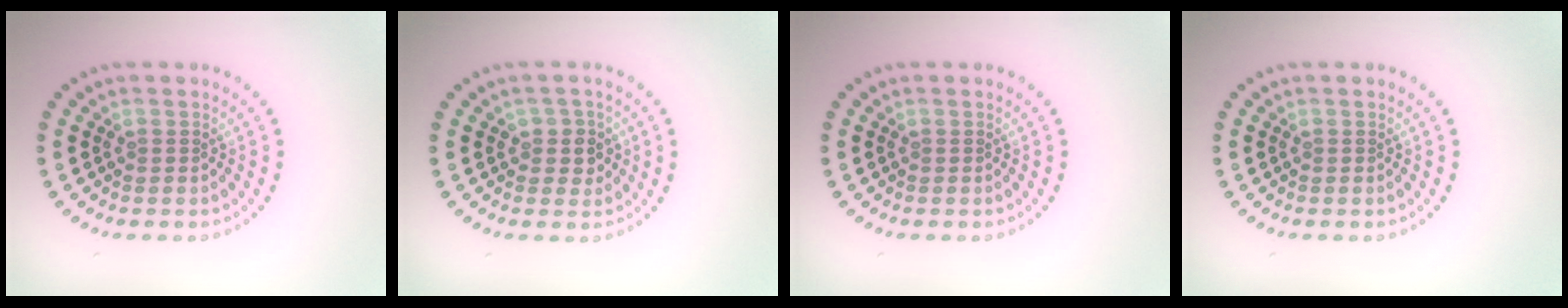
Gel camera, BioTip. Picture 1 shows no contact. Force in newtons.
{"total": 1.9, "press": 1.7, "slide": 0.8}
{"total": 0.0}
{"total": 0.0}